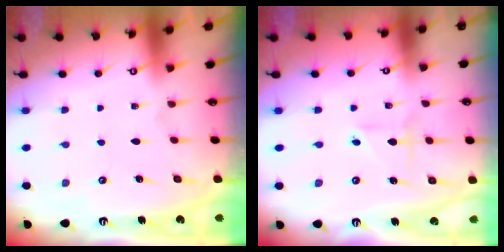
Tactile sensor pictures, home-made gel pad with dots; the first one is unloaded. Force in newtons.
{"total": 2.2, "press": 2.1, "slide": 0.6}